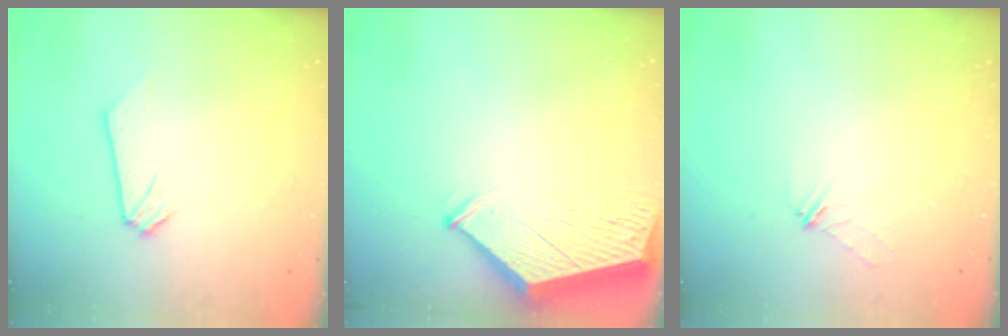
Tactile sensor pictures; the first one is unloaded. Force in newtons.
{"total": 3.6, "press": 3.6, "slide": 0.6}
{"total": 2.4, "press": 2.4, "slide": 0.5}